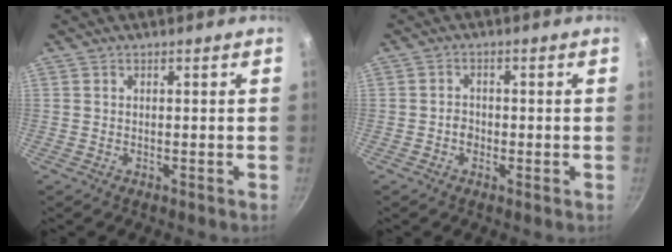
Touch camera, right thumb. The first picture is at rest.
{"total": 2.1, "force": [-0.6, 1.7, 1.1], "torque": [-0.011, 0.009, -0.014]}